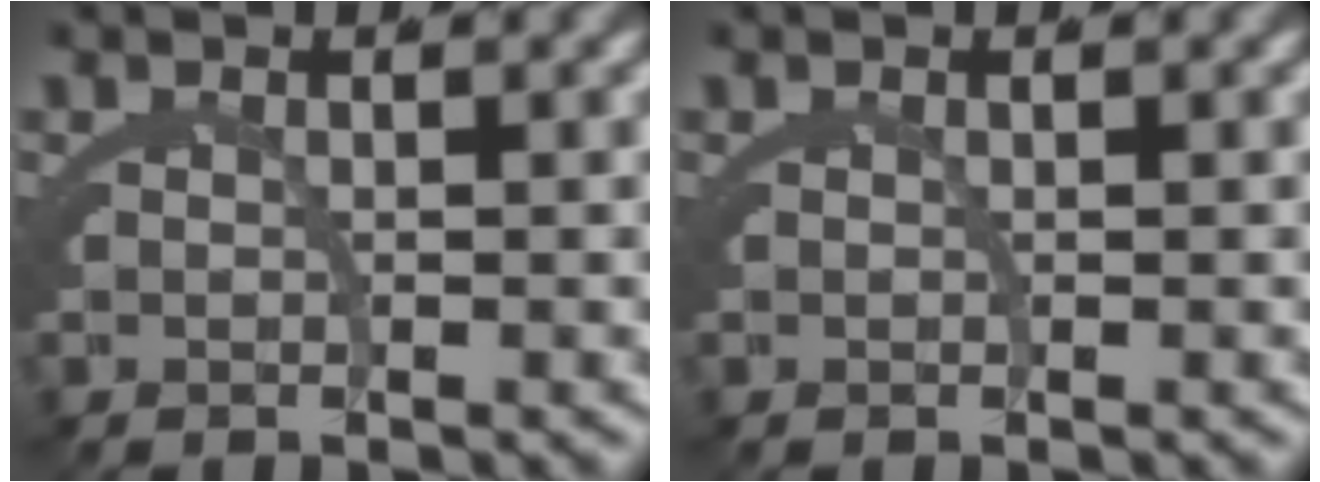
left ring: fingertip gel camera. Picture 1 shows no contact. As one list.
[{"total": 0.0}]